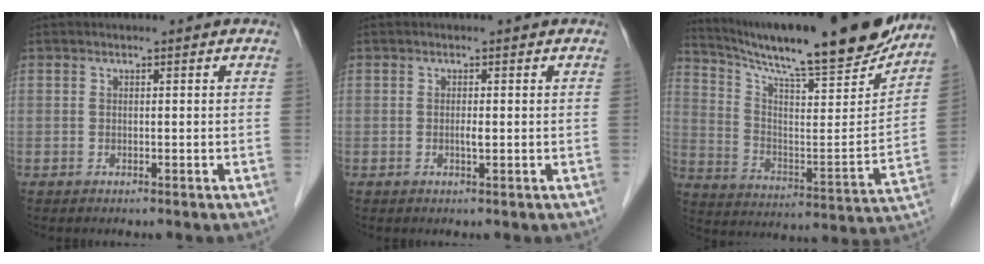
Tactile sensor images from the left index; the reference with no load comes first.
{"total": 0.9, "force": [-0.5, 0.0, 0.7], "torque": [-0.014, -0.007, -0.010]}
{"total": 24.6, "force": [21.3, 1.7, 12.2], "torque": [-0.208, -0.054, 0.312]}